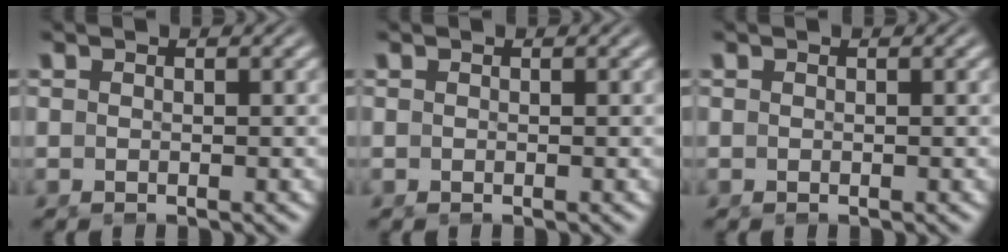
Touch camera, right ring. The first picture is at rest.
{"total": 0.0}
{"total": 0.0}